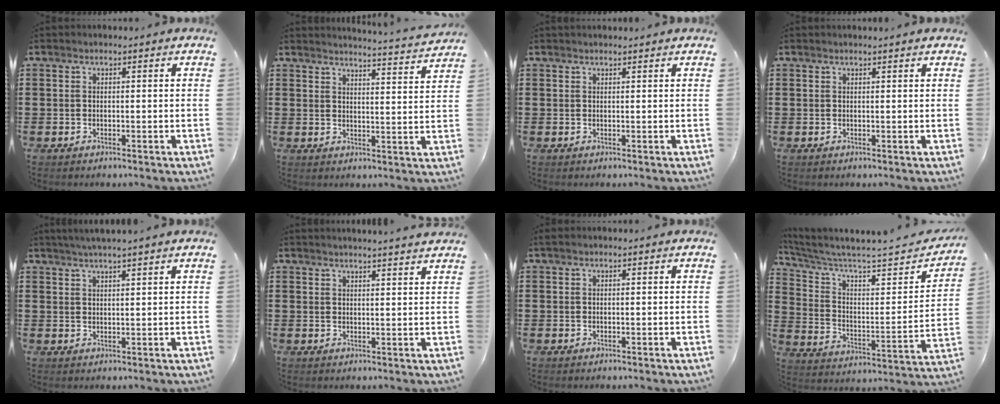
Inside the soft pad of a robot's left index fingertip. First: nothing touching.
{"total": 3.4, "force": [3.3, -0.7, 0.3], "torque": [-0.013, -0.031, 0.053]}
{"total": 0.6, "force": [0.6, 0.1, 0.1], "torque": [-0.003, -0.001, 0.012]}
{"total": 0.6, "force": [0.5, -0.1, 0.2], "torque": [-0.006, -0.003, 0.010]}
{"total": 2.3, "force": [2.1, -0.6, 0.8], "torque": [-0.019, -0.001, 0.039]}
{"total": 2.4, "force": [2.4, -0.6, 0.2], "torque": [-0.010, -0.010, 0.044]}
{"total": 0.0}
{"total": 4.8, "force": [4.1, 1.0, 2.4], "torque": [-0.073, -0.037, 0.062]}